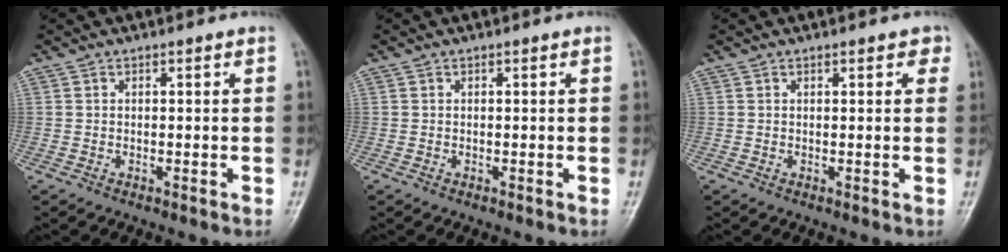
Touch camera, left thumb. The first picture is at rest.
{"total": 0.0}
{"total": 2.1, "force": [1.1, 1.1, 1.4], "torque": [-0.005, -0.001, 0.010]}